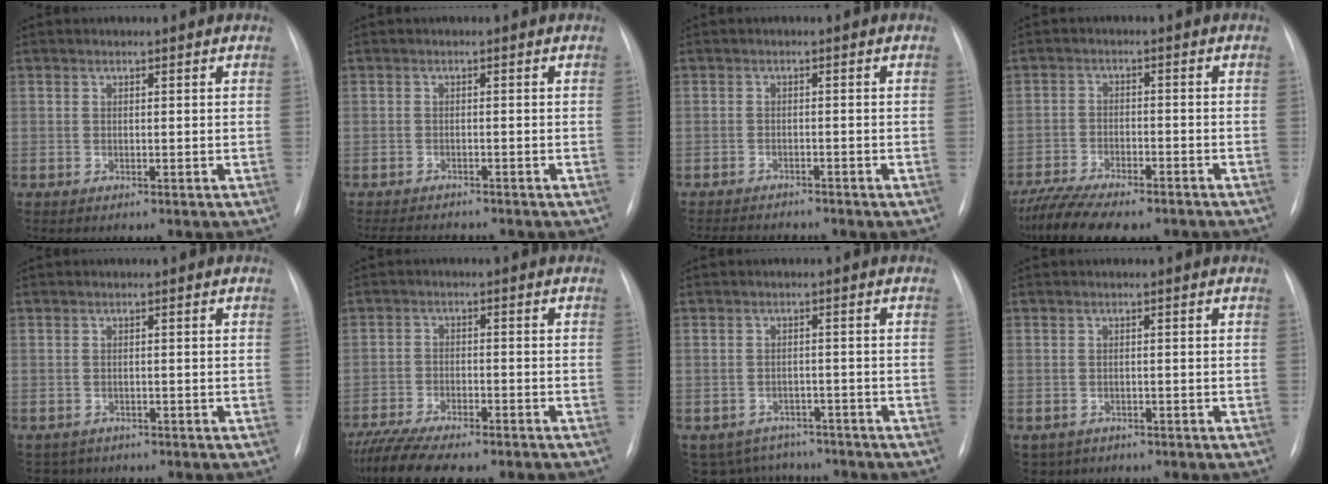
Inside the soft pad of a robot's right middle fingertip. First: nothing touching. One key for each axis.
{"total": 5.0, "fx": -4.8, "fy": 0.8, "fz": 1.4, "tx": -0.019, "ty": -0.008, "tz": -0.072}
{"total": 4.8, "fx": -4.6, "fy": 0.7, "fz": 1.3, "tx": -0.018, "ty": -0.007, "tz": -0.067}
{"total": 13.4, "fx": -10.9, "fy": 3.7, "fz": 6.9, "tx": -0.123, "ty": -0.012, "tz": -0.167}
{"total": 2.7, "fx": -2.1, "fy": 1.7, "fz": -0.2, "tx": 0.003, "ty": 0.002, "tz": -0.032}
{"total": 12.7, "fx": -10.5, "fy": 2.8, "fz": 6.6, "tx": -0.113, "ty": -0.013, "tz": -0.161}
{"total": 8.4, "fx": -7.2, "fy": 4.3, "fz": 0.6, "tx": -0.012, "ty": 0.017, "tz": -0.088}
{"total": 3.3, "fx": -2.3, "fy": 2.4, "fz": 0.3, "tx": 0.000, "ty": 0.002, "tz": -0.035}